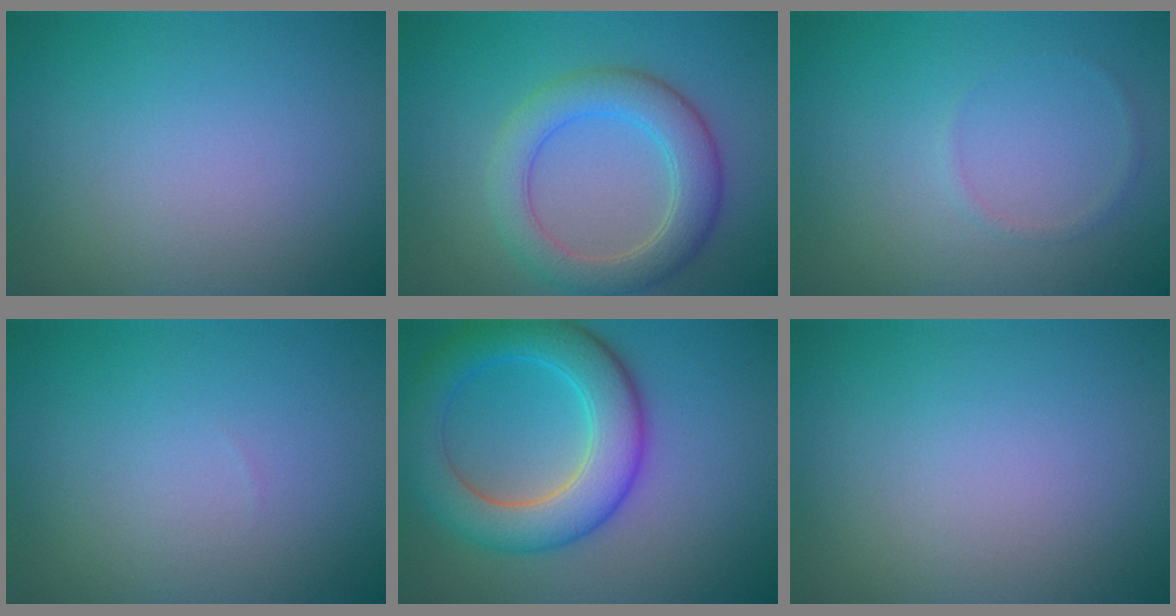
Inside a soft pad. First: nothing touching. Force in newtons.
{"total": 5.0, "press": 5.0, "slide": 0.4}
{"total": 0.6, "press": 0.6, "slide": 0.1}
{"total": 0.0}
{"total": 7.3, "press": 7.3, "slide": 0.2}
{"total": 0.0}